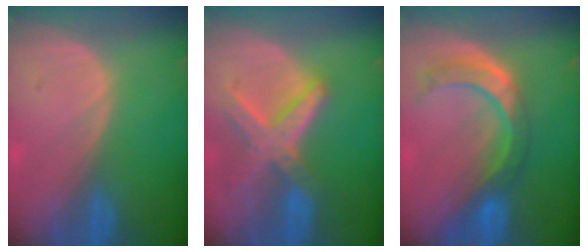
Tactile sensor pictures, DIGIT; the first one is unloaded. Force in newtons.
{"total": 8.2, "press": 7.1, "slide": 4.1}
{"total": 8.5, "press": 7.2, "slide": 4.5}